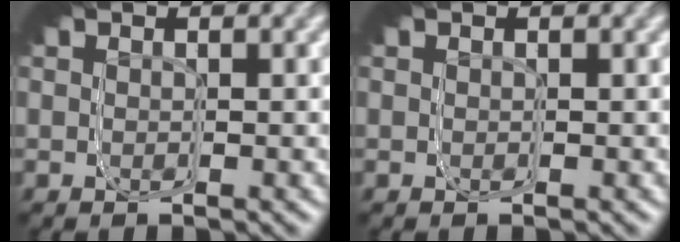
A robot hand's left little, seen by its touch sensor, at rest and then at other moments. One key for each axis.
{"total": 0.0}